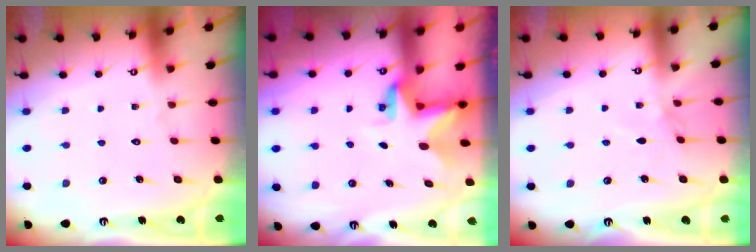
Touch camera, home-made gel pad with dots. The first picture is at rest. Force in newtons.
{"total": 3.4, "press": 3.4, "slide": 0.2}
{"total": 2.1, "press": 2.0, "slide": 0.4}